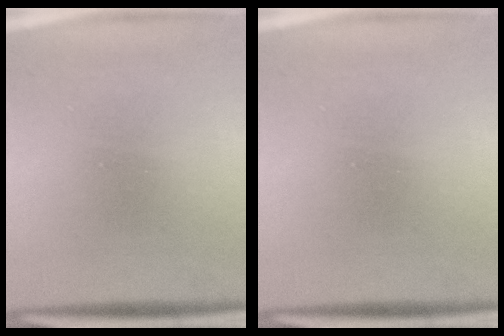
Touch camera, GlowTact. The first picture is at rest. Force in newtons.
{"total": 0.0}